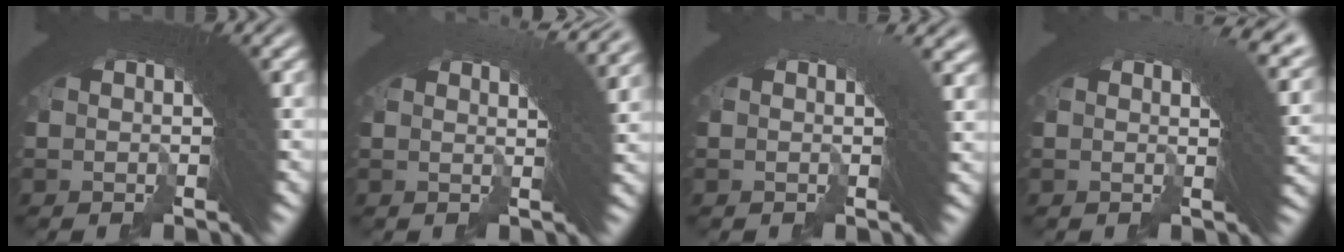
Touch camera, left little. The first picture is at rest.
{"total": 5.2, "force": [3.6, 0.3, 3.8], "torque": [-0.024, 0.022, 0.043]}
{"total": 2.4, "force": [0.9, 1.2, 1.9], "torque": [0.007, 0.029, -0.011]}
{"total": 5.8, "force": [2.4, 1.8, 5.0], "torque": [-0.030, 0.028, 0.017]}